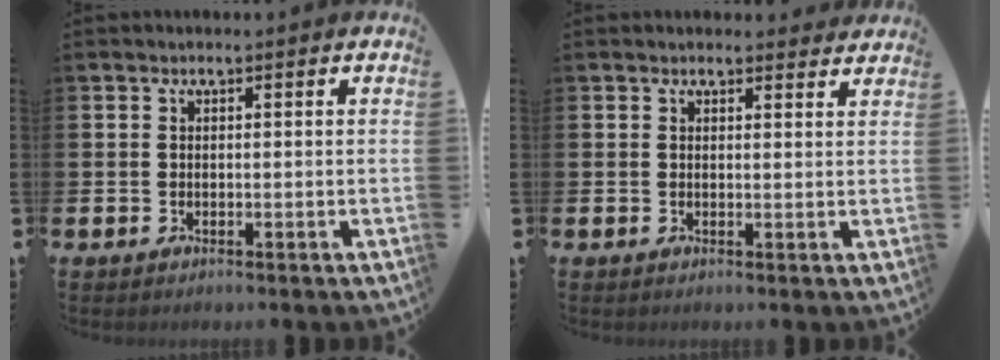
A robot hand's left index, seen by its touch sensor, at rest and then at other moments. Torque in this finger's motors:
{"motor_torque": [0.99, -1.15, 0.42, 0.09]}